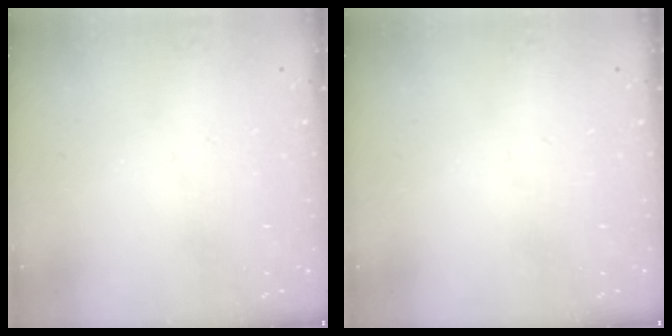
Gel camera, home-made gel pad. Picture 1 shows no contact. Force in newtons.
{"total": 0.0}